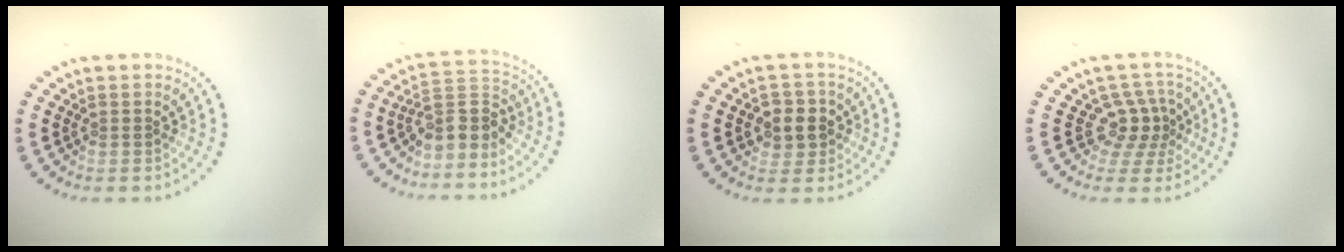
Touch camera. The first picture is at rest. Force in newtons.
{"total": 3.3, "press": 2.5, "slide": 2.1}
{"total": 2.8, "press": 2.6, "slide": 1.0}
{"total": 2.9, "press": 2.2, "slide": 2.0}